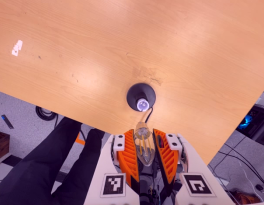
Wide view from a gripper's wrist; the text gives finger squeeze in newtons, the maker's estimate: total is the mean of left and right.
{"total": 13.3, "left": 13.7, "right": 12.9}